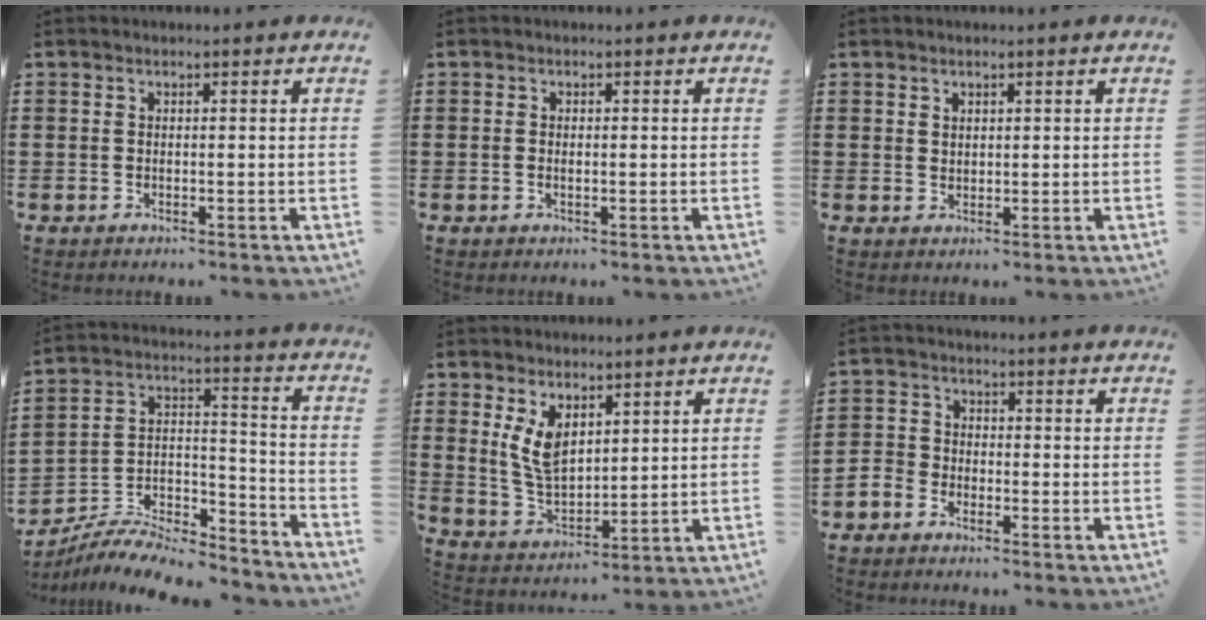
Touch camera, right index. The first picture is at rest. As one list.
[{"total": 0.7, "force": [0.0, 0.4, 0.6], "torque": [-0.012, 0.000, 0.000]}, {"total": 1.4, "force": [1.2, 0.8, 0.2], "torque": [-0.005, 0.002, 0.023]}, {"total": 7.8, "force": [-7.3, 1.8, 1.9], "torque": [-0.029, 0.012, -0.143]}, {"total": 6.9, "force": [3.3, 3.7, 4.8], "torque": [-0.111, -0.003, 0.061]}, {"total": 2.7, "force": [-2.4, 1.4, 0.1], "torque": [-0.019, 0.003, -0.054]}]